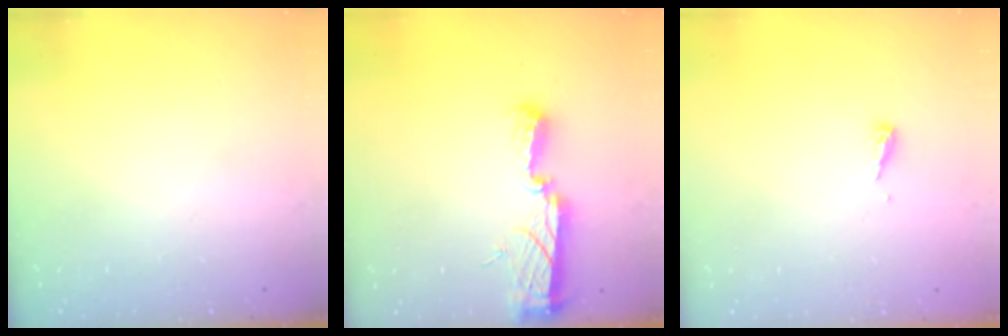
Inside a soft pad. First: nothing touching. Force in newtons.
{"total": 9.0, "press": 8.9, "slide": 0.8}
{"total": 4.7, "press": 4.6, "slide": 0.4}